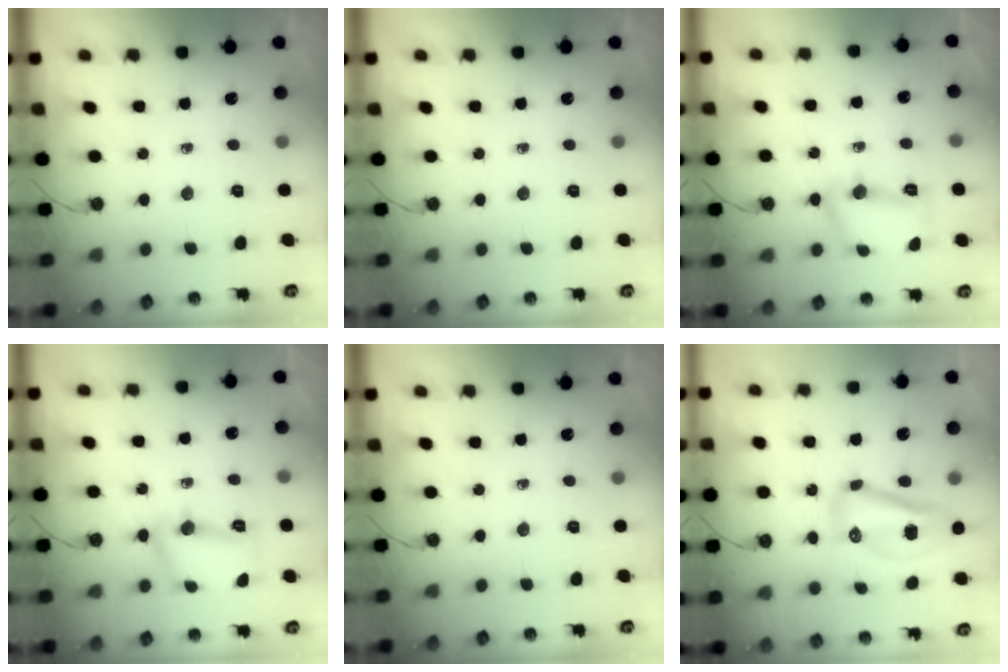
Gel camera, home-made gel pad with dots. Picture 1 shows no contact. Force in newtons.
{"total": 0.0}
{"total": 11.2, "press": 10.3, "slide": 4.5}
{"total": 11.2, "press": 10.3, "slide": 4.5}
{"total": 0.0}
{"total": 21.3, "press": 14.3, "slide": 15.7}